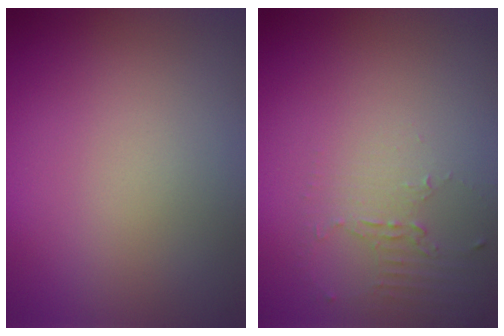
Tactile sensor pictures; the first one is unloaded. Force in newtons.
{"total": 2.2, "press": 1.6, "slide": 1.5}